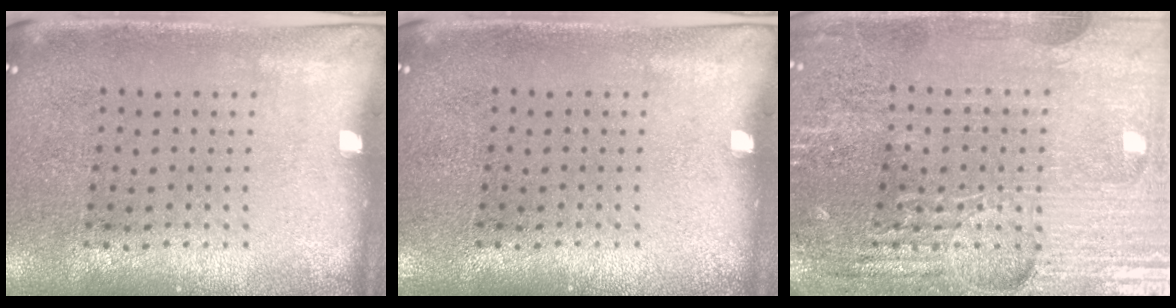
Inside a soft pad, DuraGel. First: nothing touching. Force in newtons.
{"total": 0.0}
{"total": 4.8, "press": 4.5, "slide": 1.6}